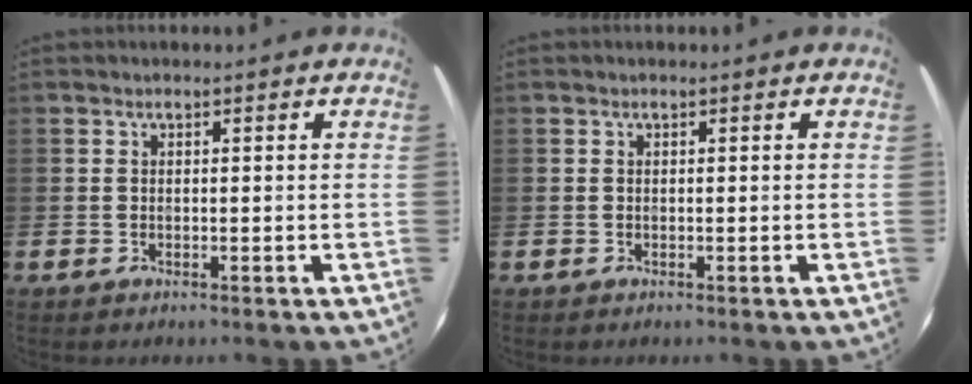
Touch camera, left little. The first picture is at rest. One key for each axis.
{"total": 0.0}